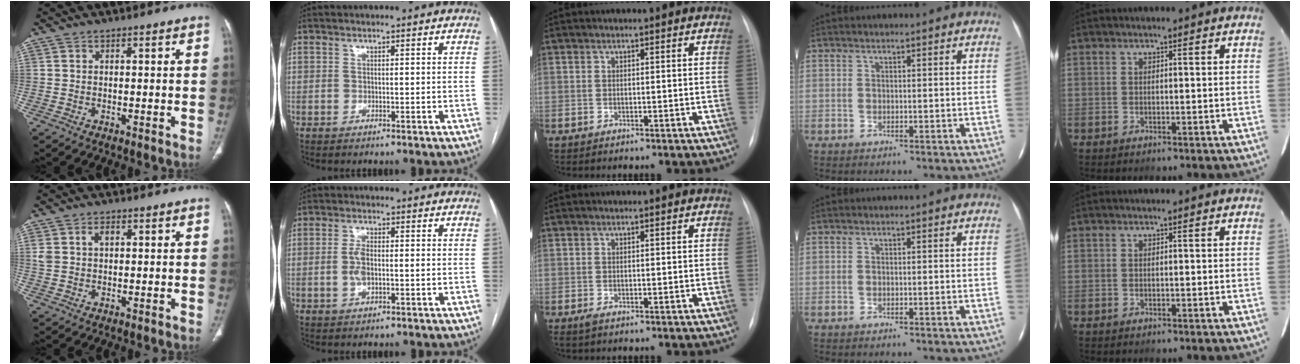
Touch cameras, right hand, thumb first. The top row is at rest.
{"thumb": {"total": 3.3, "force": [1.1, 2.1, 2.3], "torque": [-0.043, 0.007, 0.027]}, "index": {"total": 3.5, "force": [-0.3, 1.5, 3.1], "torque": [-0.073, 0.006, -0.005]}, "middle": {"total": 0.8, "force": [-0.5, 0.2, 0.6], "torque": [-0.012, -0.002, -0.006]}}